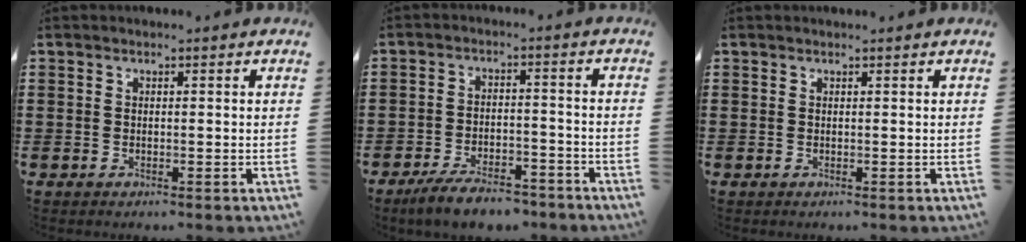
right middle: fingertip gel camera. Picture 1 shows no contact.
{"total": 6.2, "force": [-5.5, 1.4, 2.4], "torque": [-0.047, 0.006, -0.107]}
{"total": 0.0}